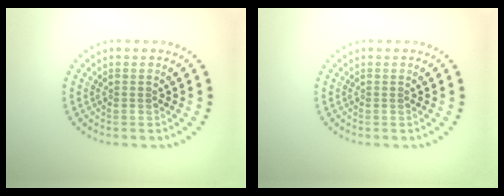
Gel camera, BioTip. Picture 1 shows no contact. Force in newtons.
{"total": 0.0}